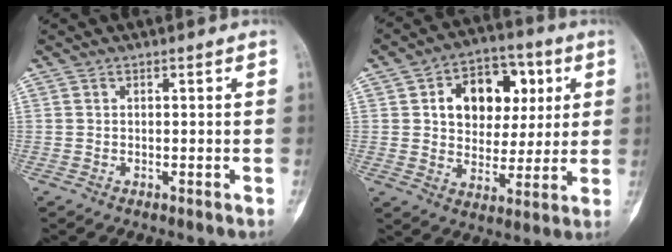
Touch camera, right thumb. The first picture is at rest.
{"total": 15.2, "force": [4.3, 10.8, 9.8], "torque": [-0.097, 0.004, 0.066]}